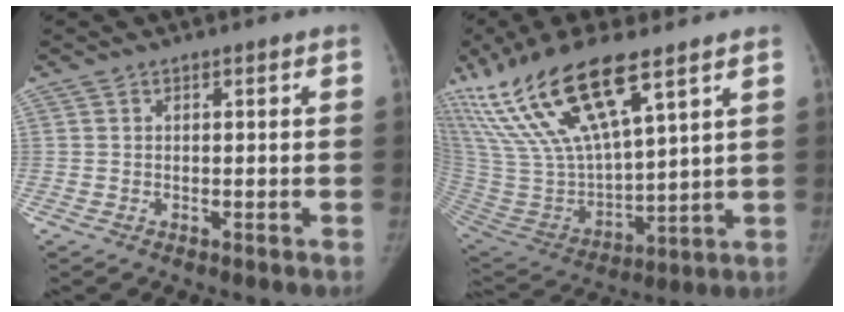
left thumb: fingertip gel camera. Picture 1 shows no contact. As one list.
[{"total": 23.9, "force": [14.6, 7.4, 17.3], "torque": [-0.350, -0.043, 0.291]}]